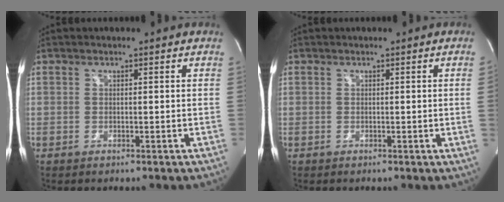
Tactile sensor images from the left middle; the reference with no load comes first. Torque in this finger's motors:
{"motor_torque": [0.21, -0.50, -0.10, -0.07]}